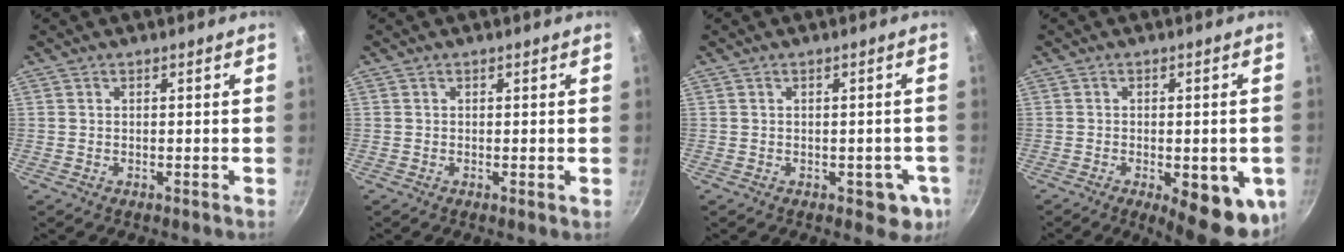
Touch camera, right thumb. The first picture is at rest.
{"total": 0.5, "force": [0.0, 0.0, 0.5], "torque": [-0.010, -0.004, -0.002]}
{"total": 4.3, "force": [-1.9, 2.5, 2.9], "torque": [-0.008, 0.008, -0.019]}
{"total": 13.8, "force": [-5.2, 5.5, 11.5], "torque": [-0.121, 0.000, -0.055]}